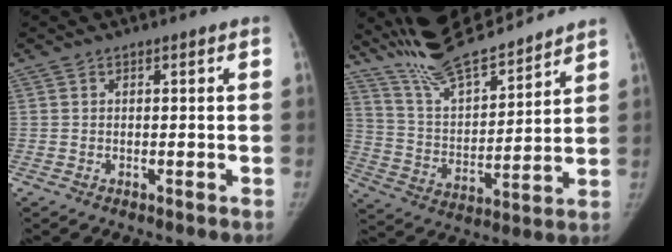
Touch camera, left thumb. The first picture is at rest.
{"total": 17.1, "force": [15.6, 3.2, 6.2], "torque": [-0.088, -0.073, 0.286]}